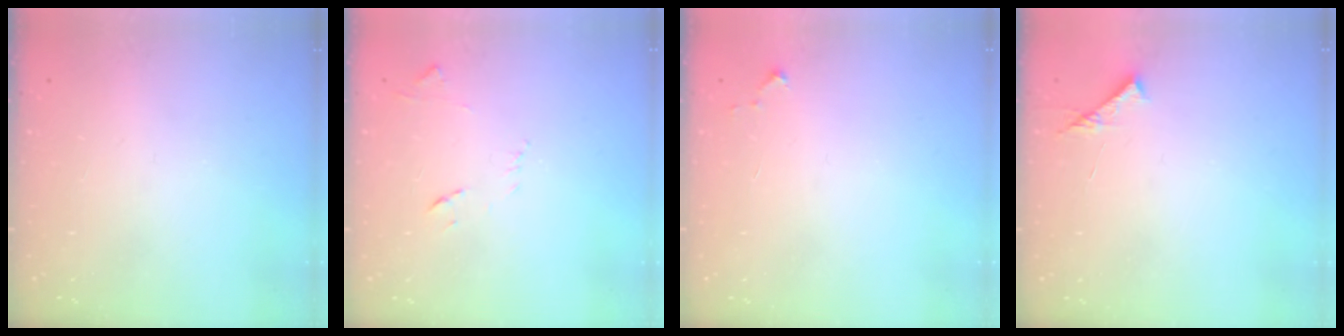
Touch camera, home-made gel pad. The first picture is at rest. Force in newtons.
{"total": 7.8, "press": 7.8, "slide": 0.6}
{"total": 3.5, "press": 3.5, "slide": 0.3}
{"total": 6.9, "press": 6.9, "slide": 0.7}